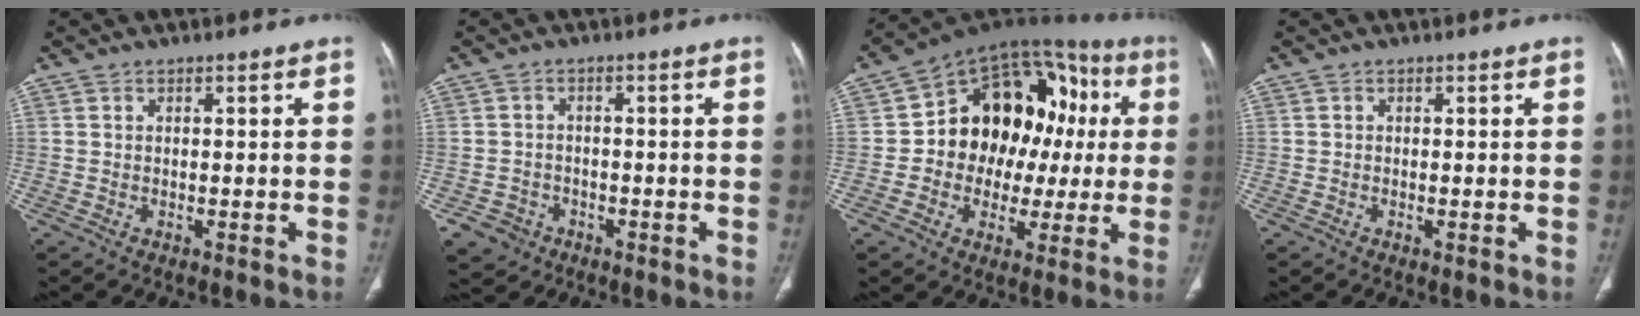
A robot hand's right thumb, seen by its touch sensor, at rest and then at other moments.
{"total": 4.6, "force": [-2.3, 4.0, 0.7], "torque": [-0.003, 0.017, -0.033]}
{"total": 21.9, "force": [1.6, 15.7, 15.2], "torque": [-0.162, 0.052, 0.026]}
{"total": 0.0}